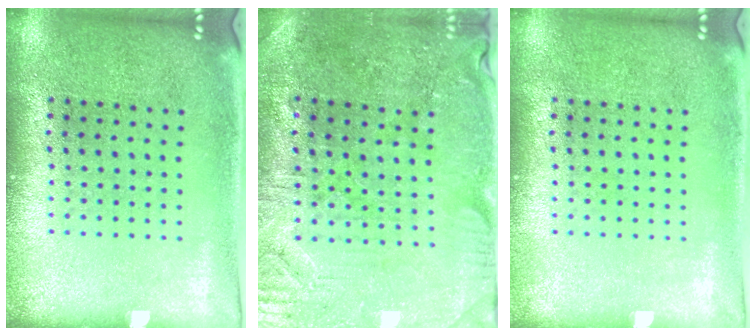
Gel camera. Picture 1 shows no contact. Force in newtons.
{"total": 0.9, "press": 0.8, "slide": 0.4}
{"total": 0.0}